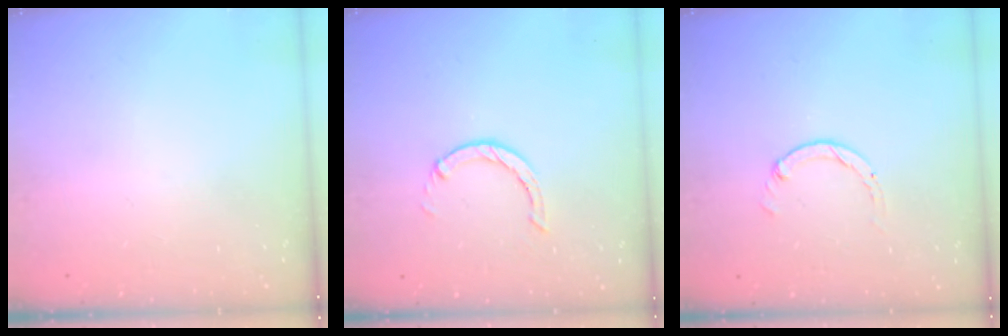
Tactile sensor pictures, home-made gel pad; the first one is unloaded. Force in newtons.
{"total": 1.0, "press": 0.9, "slide": 0.3}
{"total": 0.0}